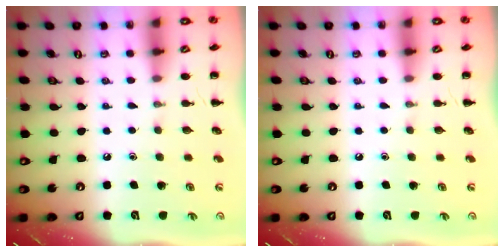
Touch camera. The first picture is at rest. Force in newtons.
{"total": 0.0}